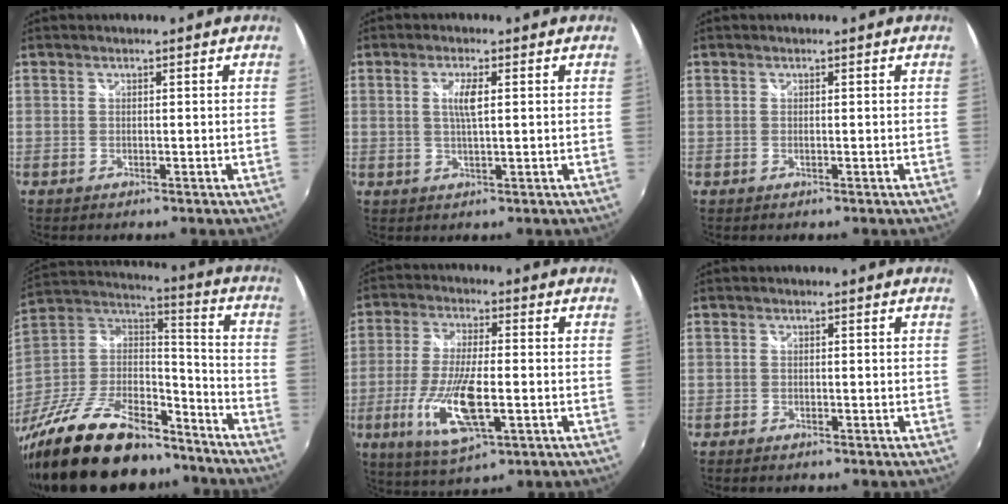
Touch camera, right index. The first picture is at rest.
{"total": 3.3, "force": [0.7, 0.6, 3.2], "torque": [-0.060, -0.001, 0.012]}
{"total": 0.0}
{"total": 31.4, "force": [-23.0, 13.1, 16.8], "torque": [-0.339, 0.003, -0.357]}
{"total": 13.2, "force": [-3.8, 3.8, 12.0], "torque": [-0.247, -0.019, -0.070]}
{"total": 1.5, "force": [-1.3, 0.6, 0.4], "torque": [-0.012, -0.004, -0.025]}